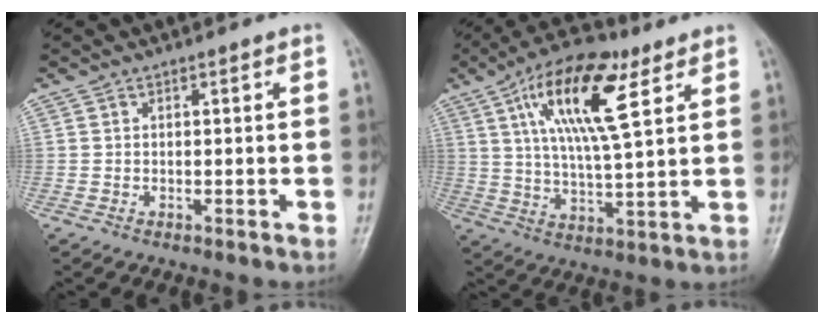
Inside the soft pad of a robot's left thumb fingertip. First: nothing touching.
{"total": 15.7, "force": [6.8, 5.0, 13.2], "torque": [-0.223, -0.013, 0.116]}